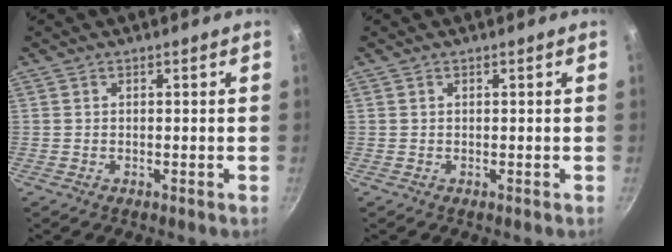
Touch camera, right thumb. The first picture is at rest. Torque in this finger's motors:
{"motor_torque": [0.00, 0.00, 0.10, -0.11, 0.02]}